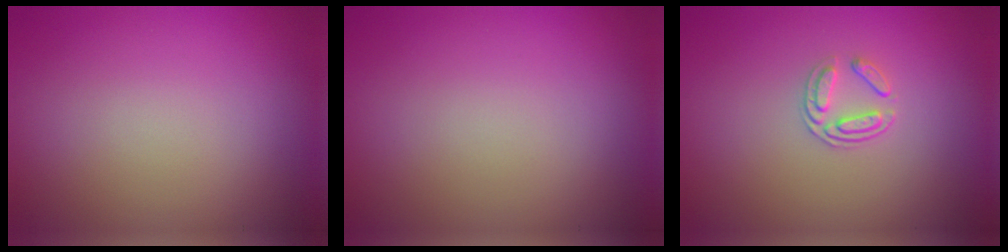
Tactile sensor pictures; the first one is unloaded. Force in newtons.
{"total": 0.0}
{"total": 1.7, "press": 1.3, "slide": 1.1}